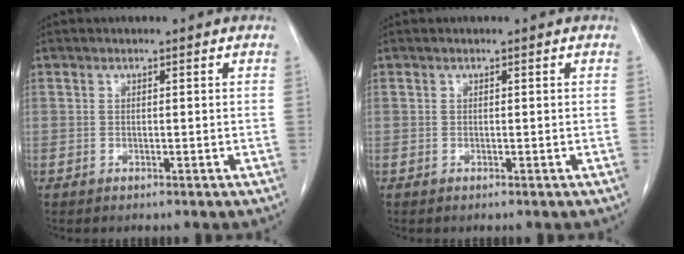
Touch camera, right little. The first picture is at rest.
{"total": 0.0}